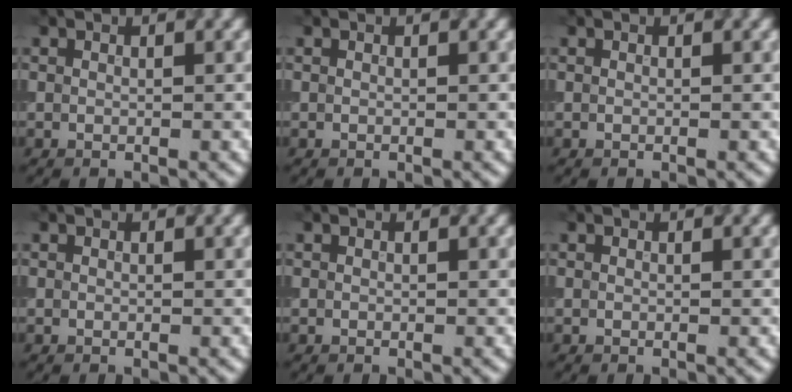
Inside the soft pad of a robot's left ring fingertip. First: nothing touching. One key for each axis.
{"total": 0.0}
{"total": 0.0}
{"total": 0.0}
{"total": 0.0}
{"total": 0.0}